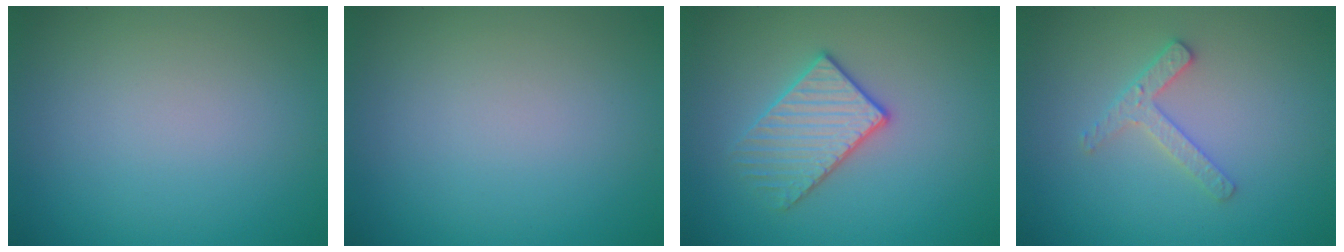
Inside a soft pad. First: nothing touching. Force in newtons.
{"total": 0.0}
{"total": 3.0, "press": 2.9, "slide": 0.8}
{"total": 2.3, "press": 2.2, "slide": 0.4}